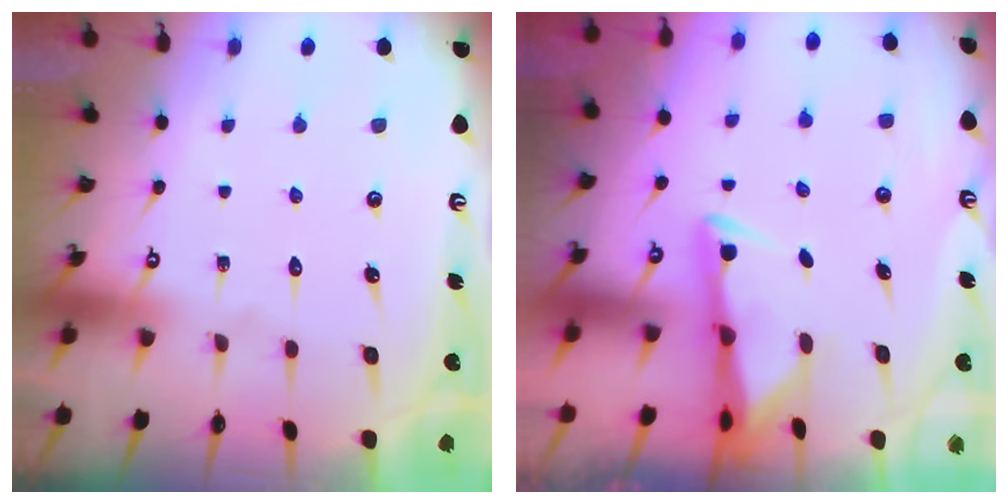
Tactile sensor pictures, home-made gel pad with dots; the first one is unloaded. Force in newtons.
{"total": 3.1, "press": 3.1, "slide": 0.5}